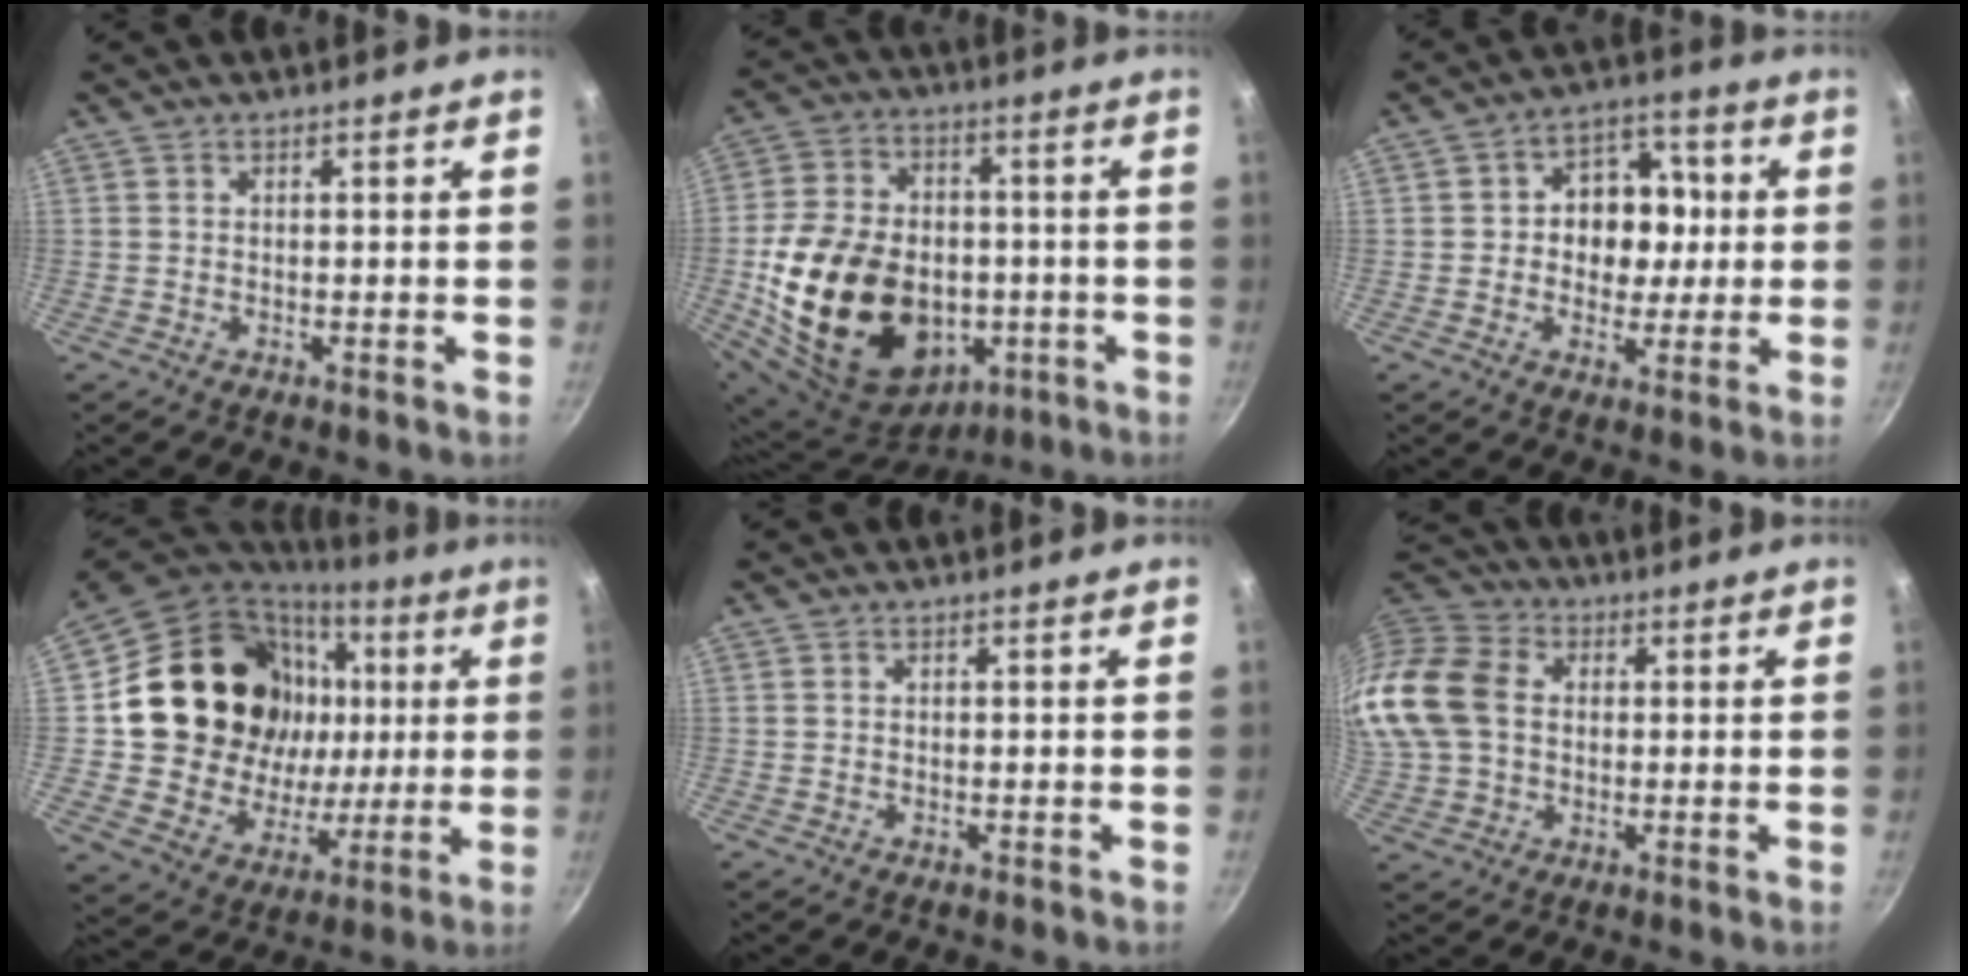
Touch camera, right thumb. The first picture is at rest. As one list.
[{"total": 25.9, "force": [-4.5, 18.7, 17.4], "torque": [-0.312, 0.033, -0.054]}, {"total": 11.2, "force": [0.6, 9.1, 6.6], "torque": [-0.041, 0.012, -0.003]}, {"total": 26.3, "force": [4.4, 22.0, 13.8], "torque": [-0.218, 0.012, 0.088]}, {"total": 0.0}, {"total": 17.8, "force": [1.4, 13.8, 11.2], "torque": [-0.235, 0.029, 0.016]}]